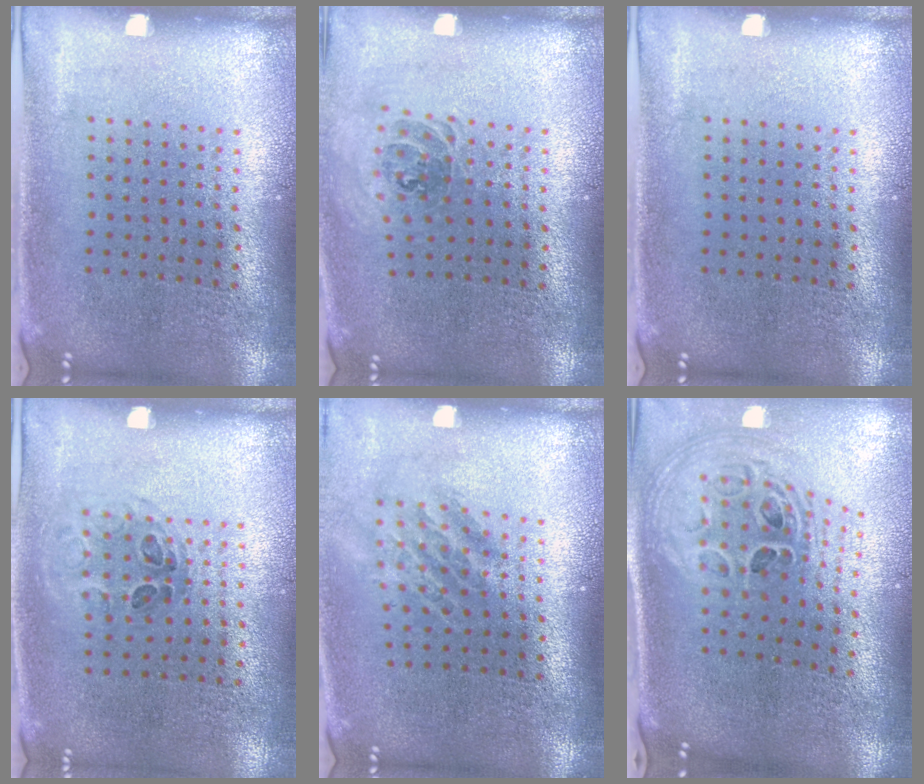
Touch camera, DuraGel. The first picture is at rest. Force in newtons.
{"total": 0.9, "press": 0.8, "slide": 0.3}
{"total": 0.0}
{"total": 1.0, "press": 0.6, "slide": 0.7}
{"total": 1.5, "press": 1.1, "slide": 1.1}
{"total": 1.9, "press": 1.5, "slide": 1.1}